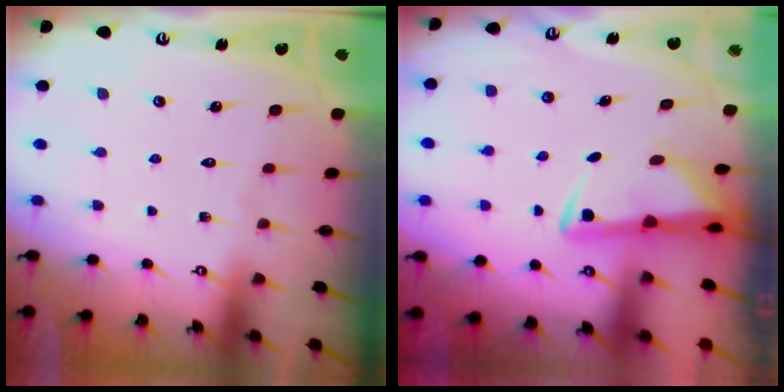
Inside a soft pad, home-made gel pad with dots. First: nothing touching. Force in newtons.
{"total": 2.9, "press": 2.9, "slide": 0.4}